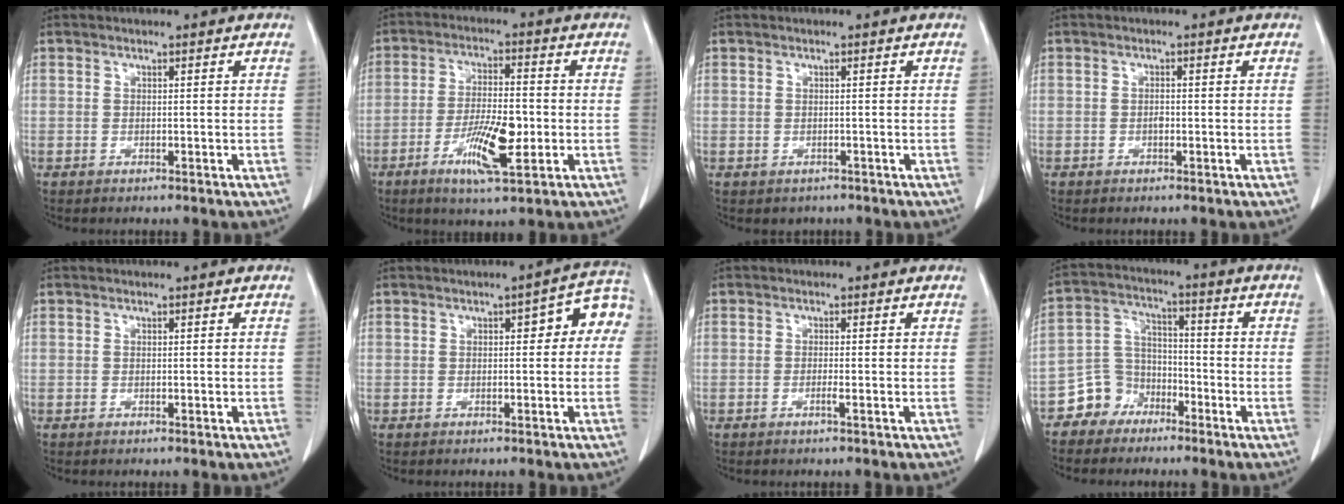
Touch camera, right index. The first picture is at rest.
{"total": 9.3, "force": [-3.0, 2.0, 8.5], "torque": [-0.160, -0.006, -0.051]}
{"total": 1.6, "force": [-0.9, 1.3, 0.1], "torque": [-0.003, 0.003, -0.008]}
{"total": 0.8, "force": [-0.4, 0.3, 0.6], "torque": [-0.010, 0.002, -0.008]}
{"total": 0.0}
{"total": 5.9, "force": [1.0, 2.2, 5.4], "torque": [-0.057, 0.037, 0.007]}
{"total": 1.1, "force": [-0.6, -0.1, 0.9], "torque": [-0.019, 0.000, -0.011]}
{"total": 6.8, "force": [-4.5, 5.0, 0.9], "torque": [-0.019, 0.018, -0.084]}